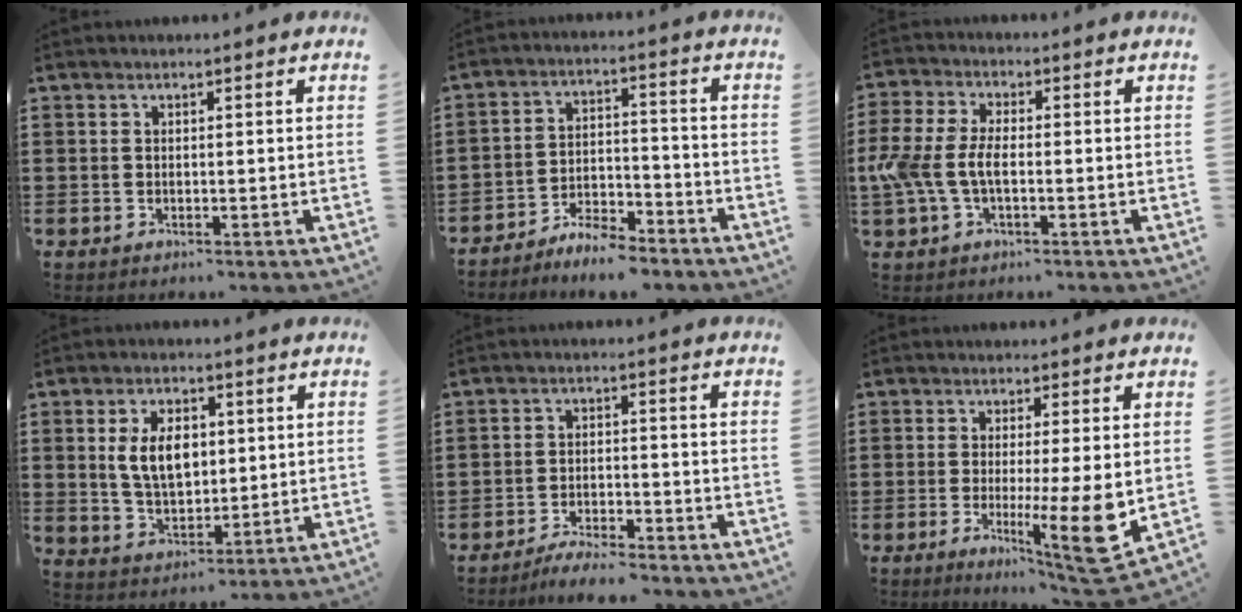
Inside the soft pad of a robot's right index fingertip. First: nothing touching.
{"total": 5.5, "force": [-5.3, 0.8, 1.2], "torque": [-0.021, 0.012, -0.103]}
{"total": 6.2, "force": [-1.3, 3.2, 5.1], "torque": [-0.140, -0.007, -0.036]}
{"total": 7.4, "force": [1.3, 4.6, 5.7], "torque": [-0.112, 0.009, 0.016]}
{"total": 3.7, "force": [-3.7, 0.2, 0.4], "torque": [-0.012, 0.008, -0.077]}
{"total": 9.7, "force": [-1.1, 0.7, 9.6], "torque": [-0.153, -0.024, -0.013]}